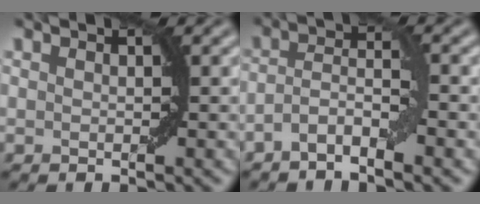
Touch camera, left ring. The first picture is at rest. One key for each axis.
{"total": 3.2, "fx": -1.9, "fy": 0.8, "fz": 2.5, "tx": -0.047, "ty": 0.010, "tz": -0.043}